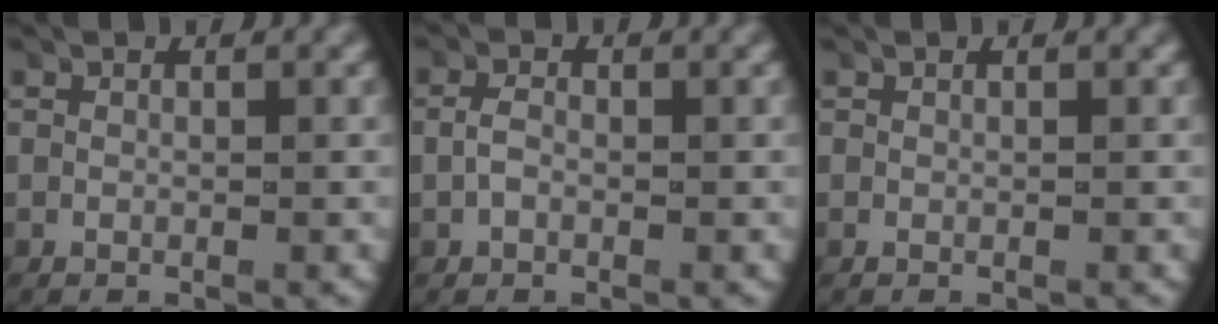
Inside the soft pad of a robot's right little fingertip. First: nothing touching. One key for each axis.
{"total": 1.3, "fx": -0.4, "fy": 0.8, "fz": 0.9, "tx": -0.024, "ty": 0.001, "tz": -0.008}
{"total": 0.0}